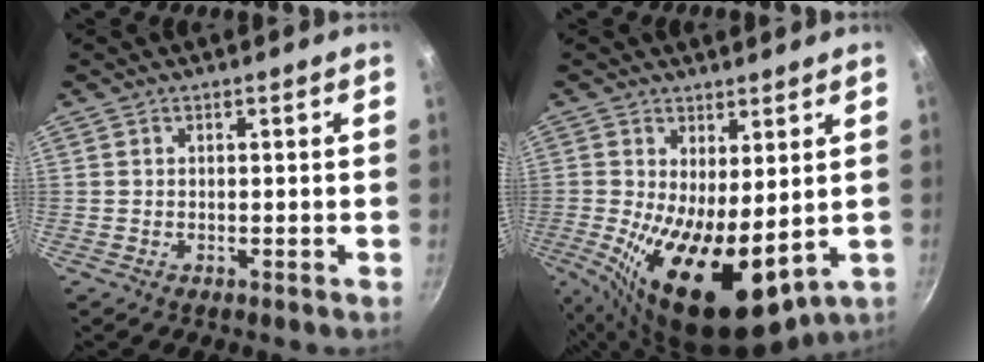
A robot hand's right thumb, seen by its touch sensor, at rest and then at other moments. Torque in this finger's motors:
{"motor_torque": [1.39, 3.62, 1.23, 0.75, 0.63]}